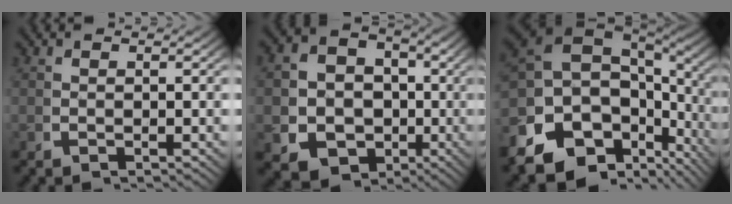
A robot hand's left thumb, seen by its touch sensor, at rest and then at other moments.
{"total": 13.3, "force": [-3.6, 11.5, 5.6], "torque": [-0.123, -0.054, -0.050]}
{"total": 16.5, "force": [-0.5, 11.8, 11.6], "torque": [-0.218, -0.030, -0.002]}